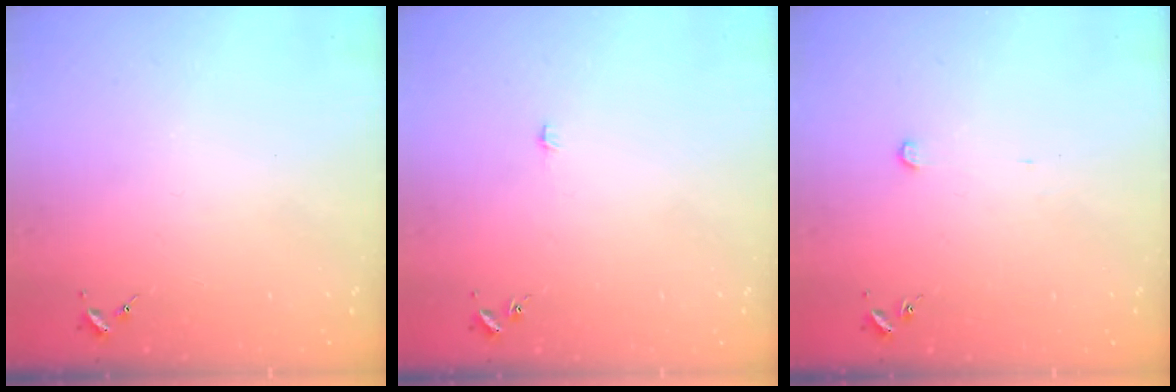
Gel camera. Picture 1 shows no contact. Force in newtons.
{"total": 2.6, "press": 2.6, "slide": 0.2}
{"total": 2.4, "press": 2.4, "slide": 0.2}